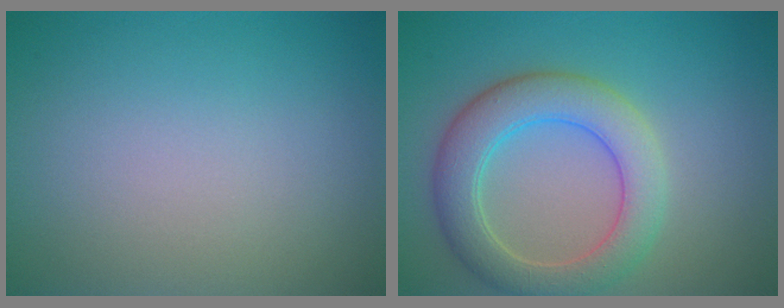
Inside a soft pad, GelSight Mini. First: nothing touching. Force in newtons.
{"total": 5.8, "press": 5.7, "slide": 0.7}